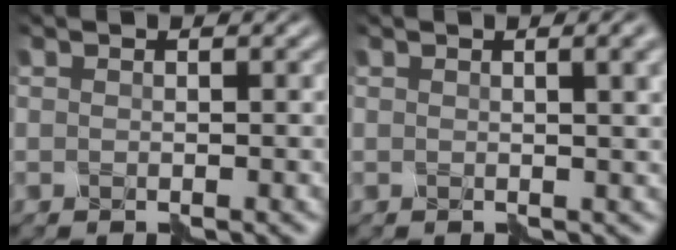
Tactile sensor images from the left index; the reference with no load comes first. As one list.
[{"total": 4.0, "force": [1.5, 1.7, 3.3], "torque": [-0.023, 0.019, -0.001]}]